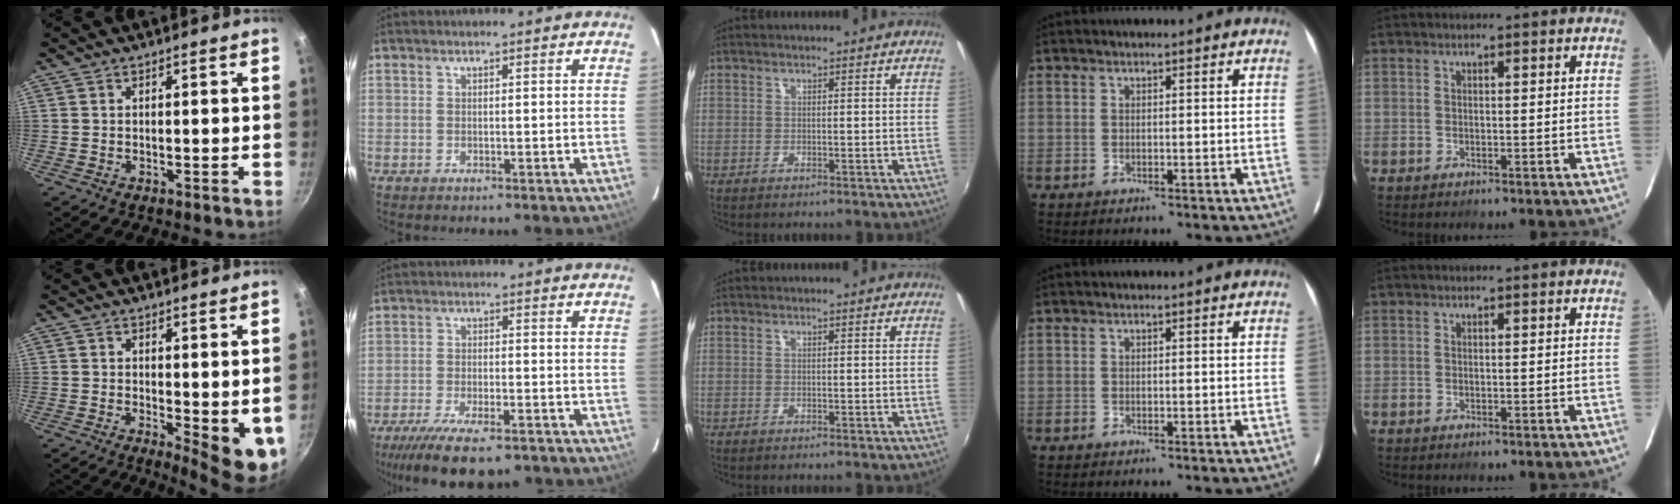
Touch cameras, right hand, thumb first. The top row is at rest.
{"thumb": {"total": 7.5, "force": [0.2, 2.9, 6.9], "torque": [-0.077, -0.013, 0.009]}, "index": {"total": 14.2, "force": [-10.8, 4.1, 8.2], "torque": [-0.176, -0.038, -0.176]}}